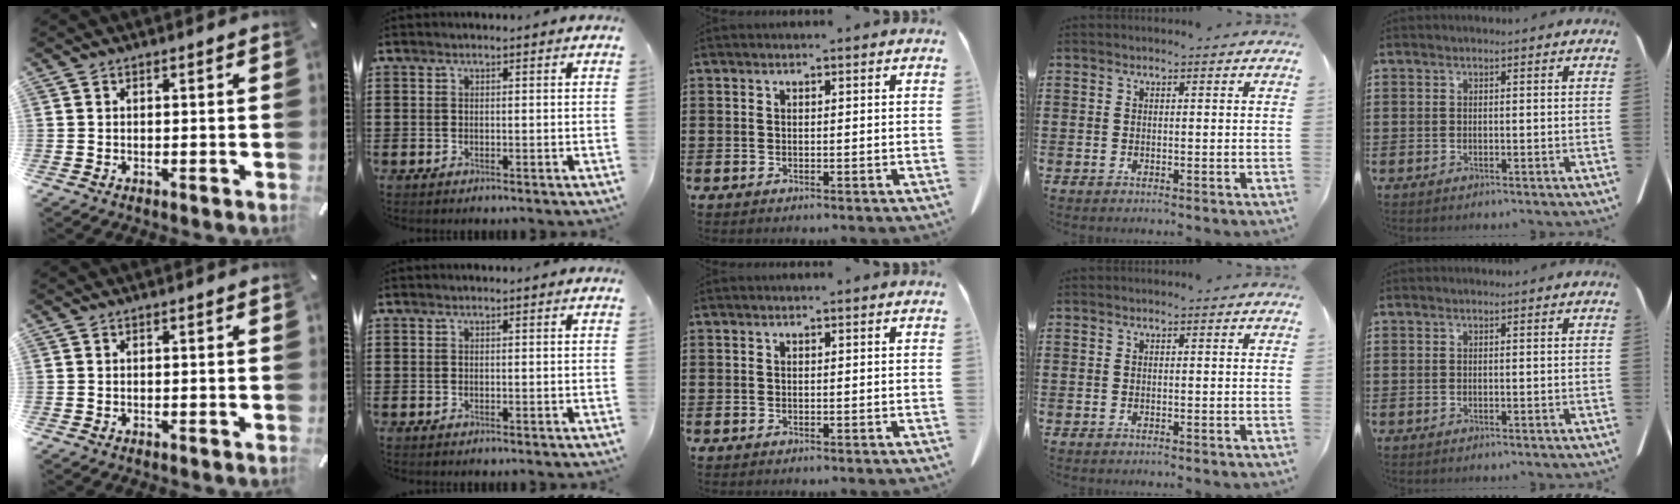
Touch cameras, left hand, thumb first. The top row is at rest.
{}